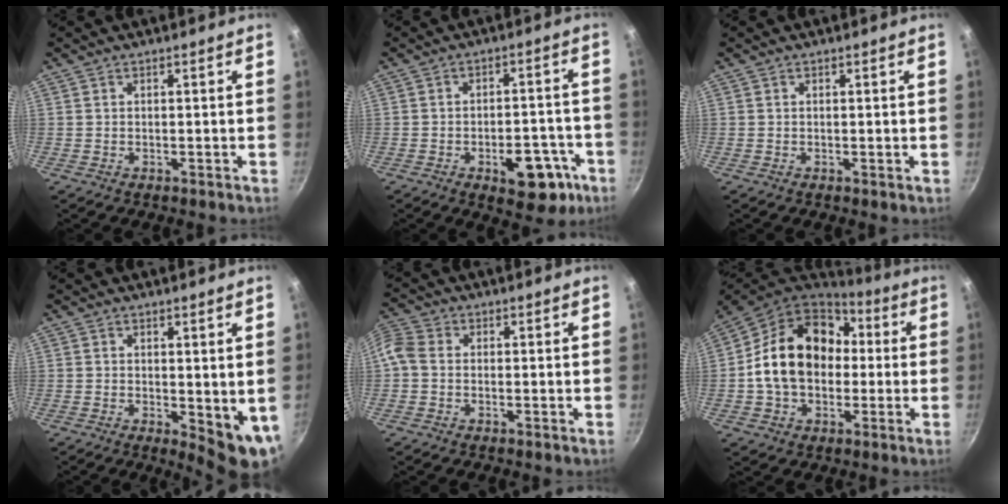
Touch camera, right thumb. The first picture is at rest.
{"total": 11.9, "force": [-5.2, 6.3, 8.6], "torque": [-0.066, 0.036, -0.059]}
{"total": 0.0}
{"total": 6.7, "force": [0.2, 2.9, 6.1], "torque": [-0.066, -0.009, 0.009]}
{"total": 6.6, "force": [-0.8, 5.3, 3.9], "torque": [-0.097, 0.017, -0.034]}
{"total": 19.5, "force": [1.1, 14.7, 12.8], "torque": [-0.199, 0.042, 0.011]}